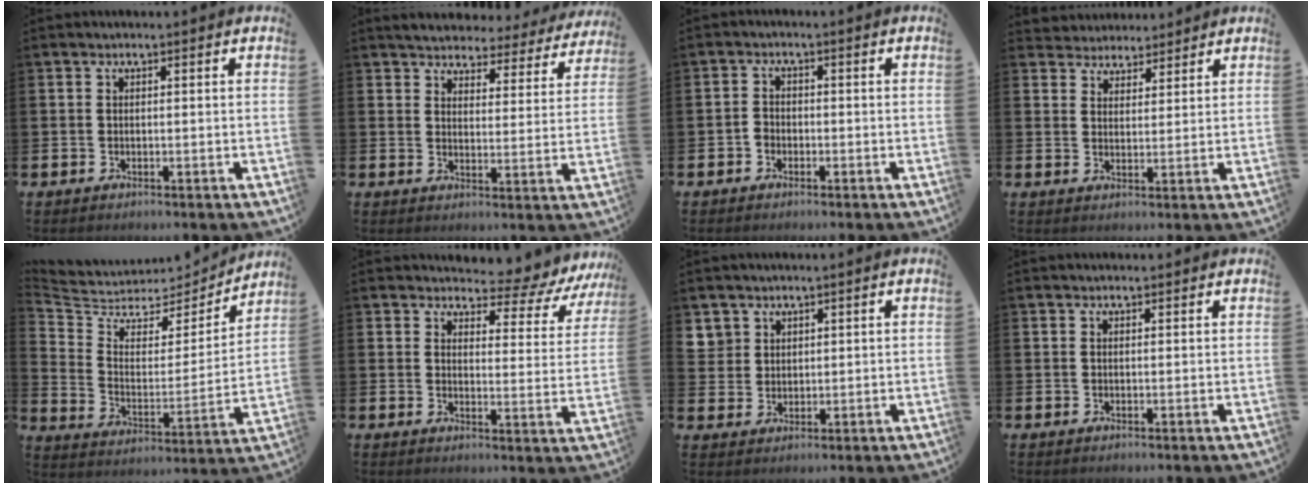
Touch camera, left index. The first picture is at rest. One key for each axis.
{"total": 4.1, "fx": 4.0, "fy": 1.0, "fz": 0.1, "tx": -0.024, "ty": -0.034, "tz": 0.065}
{"total": 1.7, "fx": -0.9, "fy": 1.4, "fz": 0.4, "tx": -0.002, "ty": 0.003, "tz": -0.023}
{"total": 3.9, "fx": 3.6, "fy": 1.3, "fz": -0.6, "tx": -0.013, "ty": -0.014, "tz": 0.066}
{"total": 6.0, "fx": 5.4, "fy": 2.5, "fz": 0.9, "tx": -0.055, "ty": -0.048, "tz": 0.089}
{"total": 4.7, "fx": 4.1, "fy": 1.9, "fz": 1.3, "tx": -0.030, "ty": -0.044, "tz": 0.062}
{"total": 3.7, "fx": 2.8, "fy": 2.3, "fz": 0.3, "tx": 0.005, "ty": -0.012, "tz": 0.049}
{"total": 0.6, "fx": 0.6, "fy": 0.2, "fz": 0.1, "tx": 0.011, "ty": -0.004, "tz": 0.008}